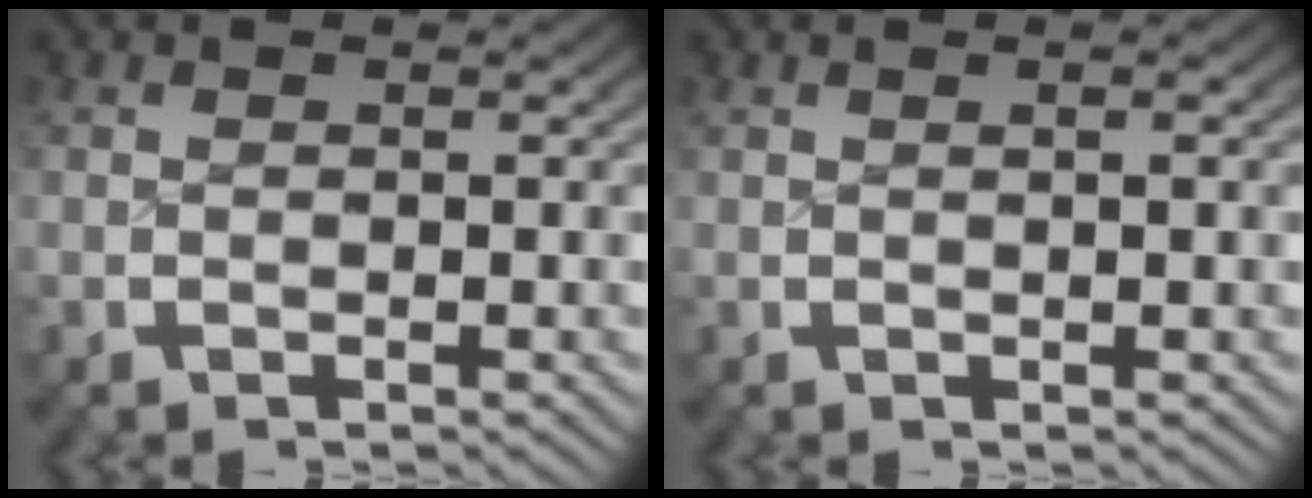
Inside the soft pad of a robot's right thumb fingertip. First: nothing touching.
{"total": 0.9, "force": [0.2, 0.0, 0.9], "torque": [-0.016, 0.001, 0.007]}